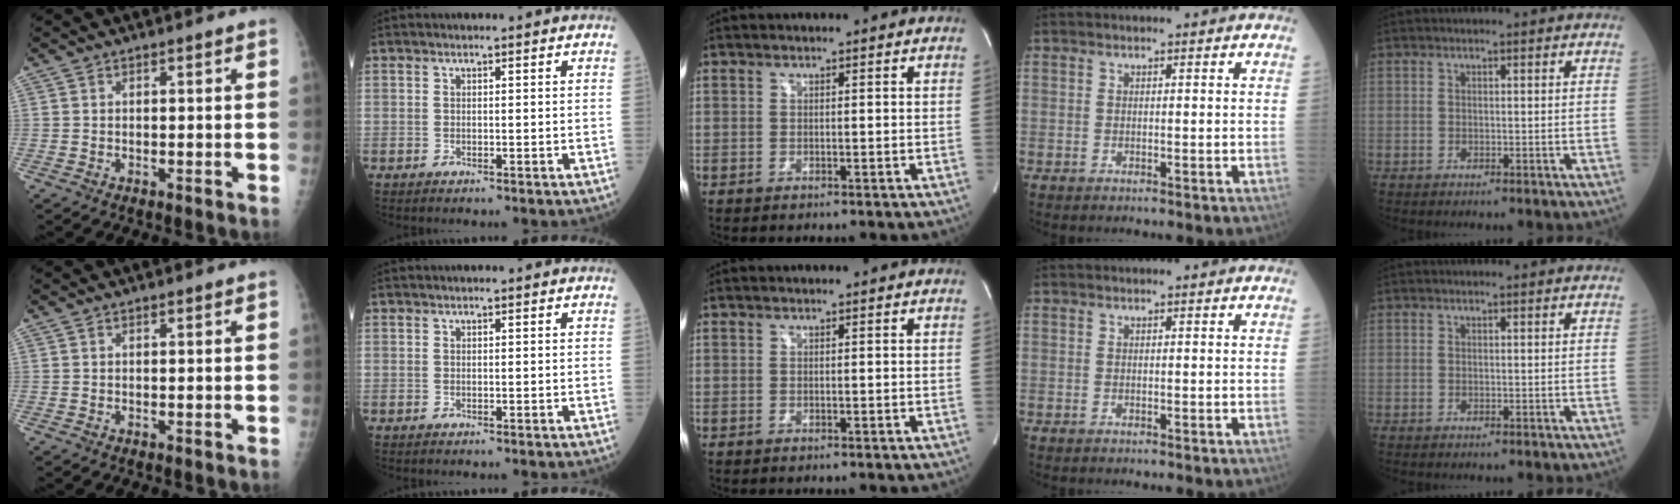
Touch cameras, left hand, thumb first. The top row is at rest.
{}